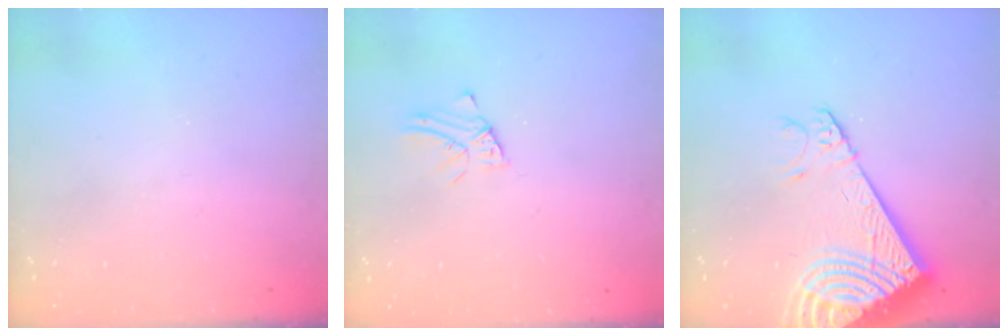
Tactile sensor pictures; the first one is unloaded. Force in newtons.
{"total": 1.6, "press": 1.6, "slide": 0.1}
{"total": 18.8, "press": 18.5, "slide": 3.4}